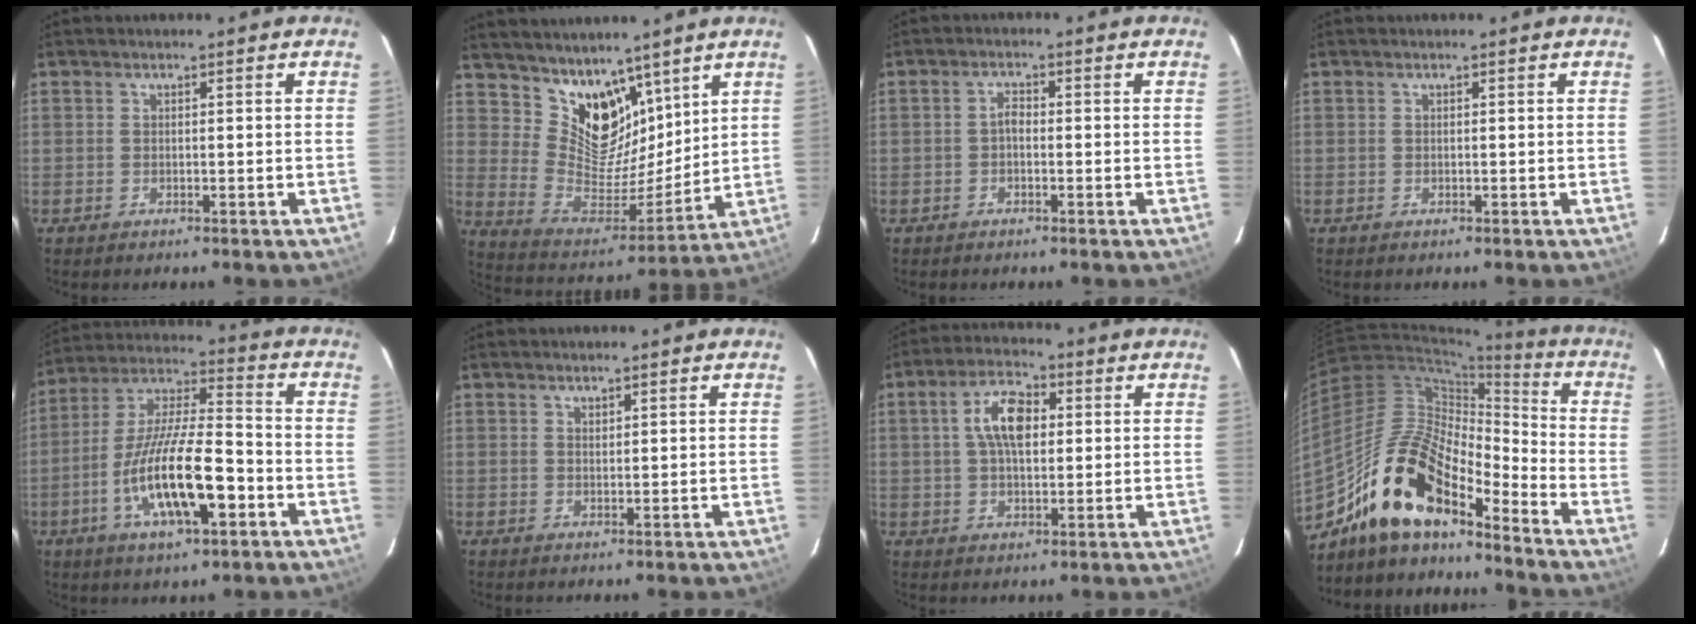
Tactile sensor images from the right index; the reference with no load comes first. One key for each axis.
{"total": 14.0, "fx": 9.9, "fy": 8.0, "fz": 5.7, "tx": -0.111, "ty": -0.006, "tz": 0.194}
{"total": 1.8, "fx": -0.8, "fy": 1.0, "fz": 1.3, "tx": -0.027, "ty": 0.008, "tz": -0.016}
{"total": 0.0}
{"total": 17.3, "fx": -6.2, "fy": 4.7, "fz": 15.4, "tx": -0.297, "ty": -0.009, "tz": -0.111}
{"total": 0.9, "fx": 0.8, "fy": 0.4, "fz": 0.2, "tx": -0.004, "ty": 0.000, "tz": 0.014}
{"total": 8.4, "fx": 1.7, "fy": 4.2, "fz": 7.0, "tx": -0.129, "ty": 0.018, "tz": 0.031}
{"total": 17.5, "fx": -13.0, "fy": 6.0, "fz": 10.0, "tx": -0.188, "ty": 0.006, "tz": -0.254}